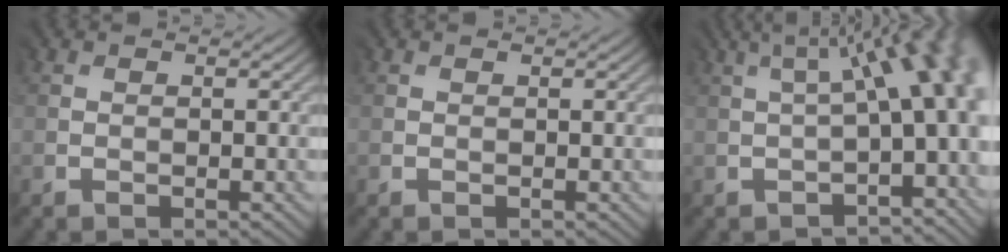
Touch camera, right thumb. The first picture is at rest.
{"total": 0.0}
{"total": 8.5, "force": [-1.1, 2.5, 8.1], "torque": [-0.085, 0.022, -0.013]}